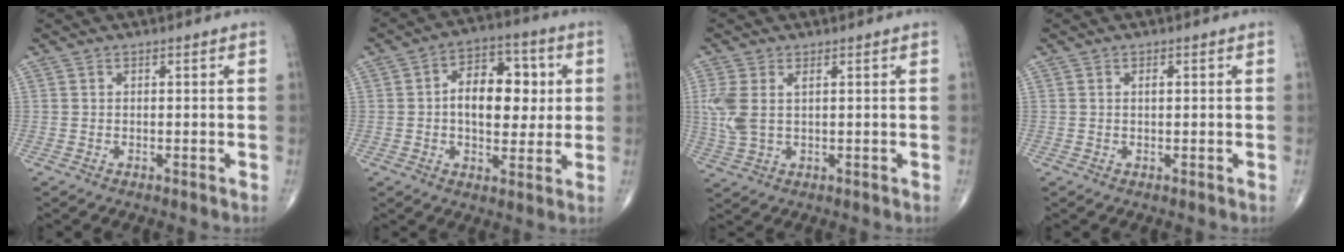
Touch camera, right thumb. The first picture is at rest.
{"total": 13.3, "force": [1.3, 8.0, 10.5], "torque": [-0.122, 0.015, 0.016]}
{"total": 6.3, "force": [1.1, 3.3, 5.3], "torque": [-0.146, 0.007, 0.030]}
{"total": 1.0, "force": [0.2, 0.4, 0.9], "torque": [-0.017, 0.001, 0.004]}